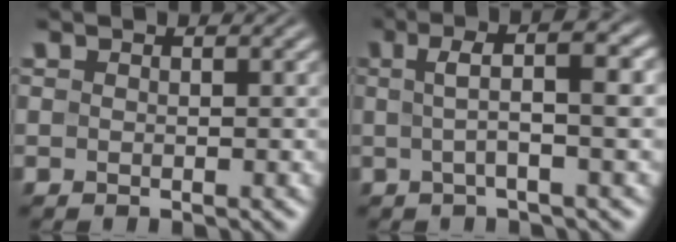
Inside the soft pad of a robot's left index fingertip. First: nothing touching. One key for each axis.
{"total": 5.2, "fx": 0.8, "fy": 1.2, "fz": 5.0, "tx": -0.075, "ty": 0.022, "tz": 0.006}